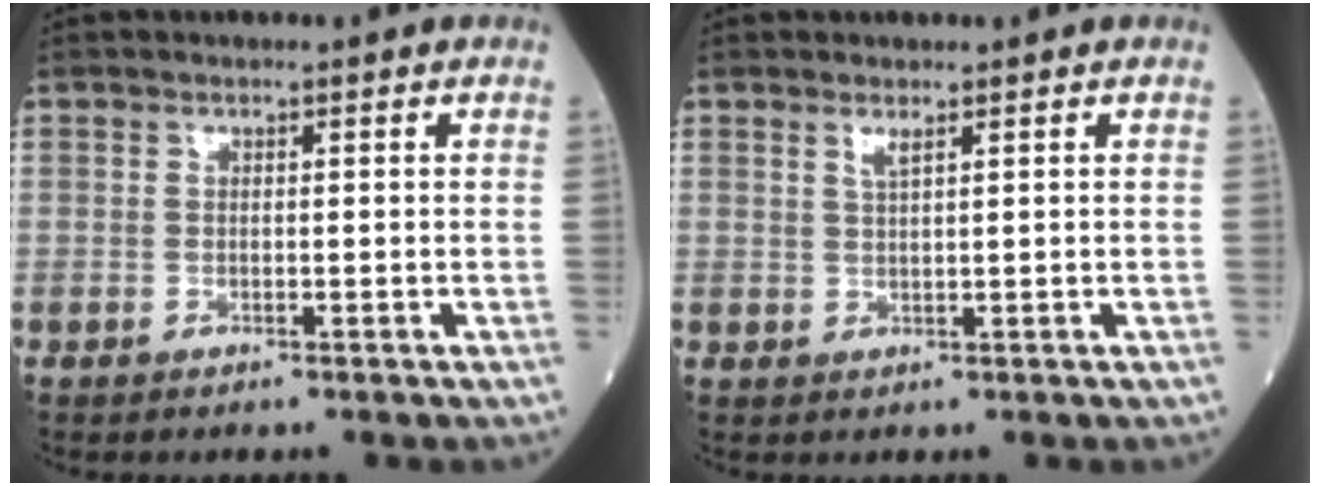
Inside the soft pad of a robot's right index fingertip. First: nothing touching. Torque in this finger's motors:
{"motor_torque": [0.00, 0.00, 0.00, 0.02]}